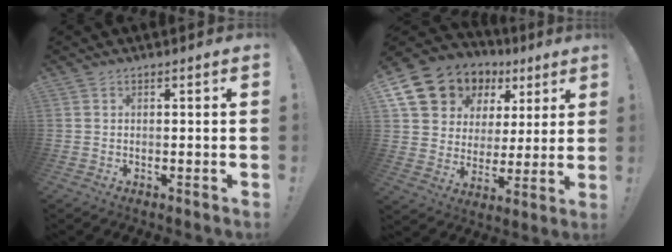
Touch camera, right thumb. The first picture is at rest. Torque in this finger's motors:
{"motor_torque": [2.02, 2.83, 1.64, 0.74, 0.46]}